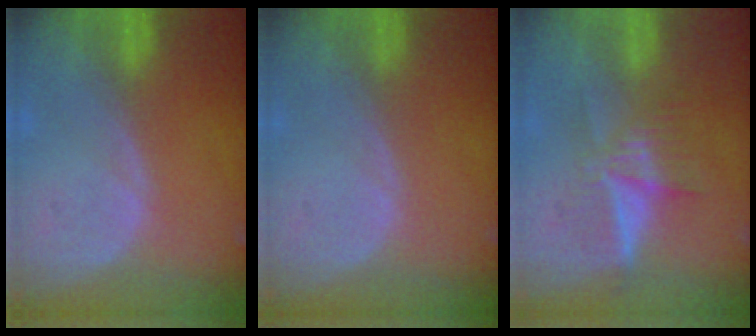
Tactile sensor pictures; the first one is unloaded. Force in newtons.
{"total": 0.0}
{"total": 6.3, "press": 5.4, "slide": 3.2}